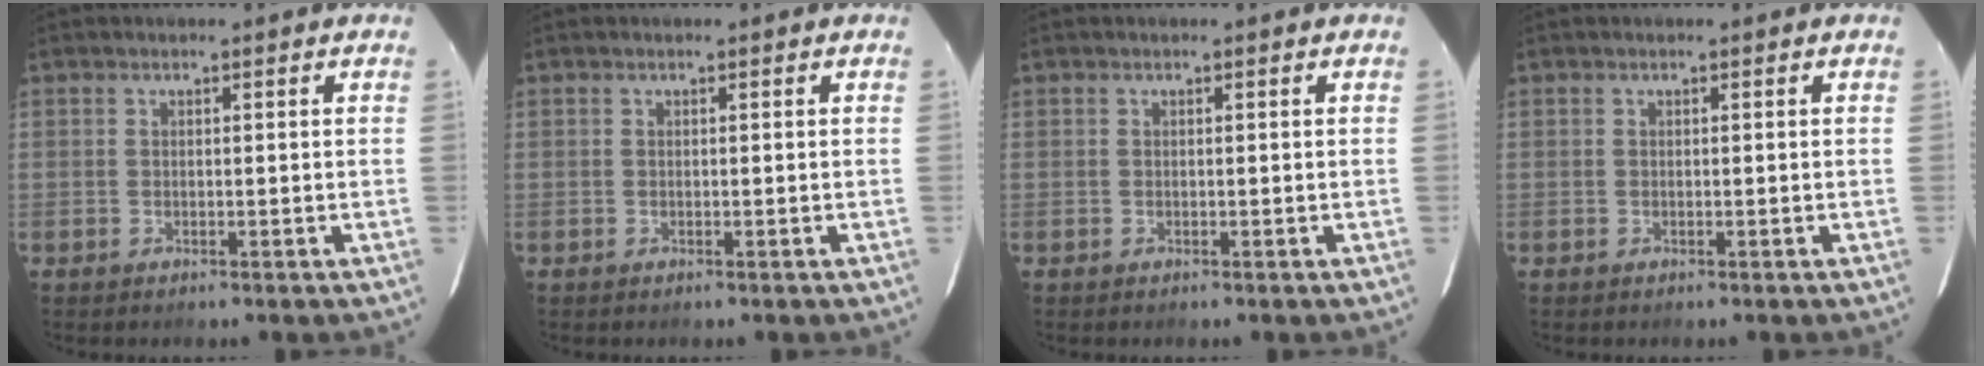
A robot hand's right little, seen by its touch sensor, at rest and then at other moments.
{"total": 0.0}
{"total": 0.0}
{"total": 0.0}